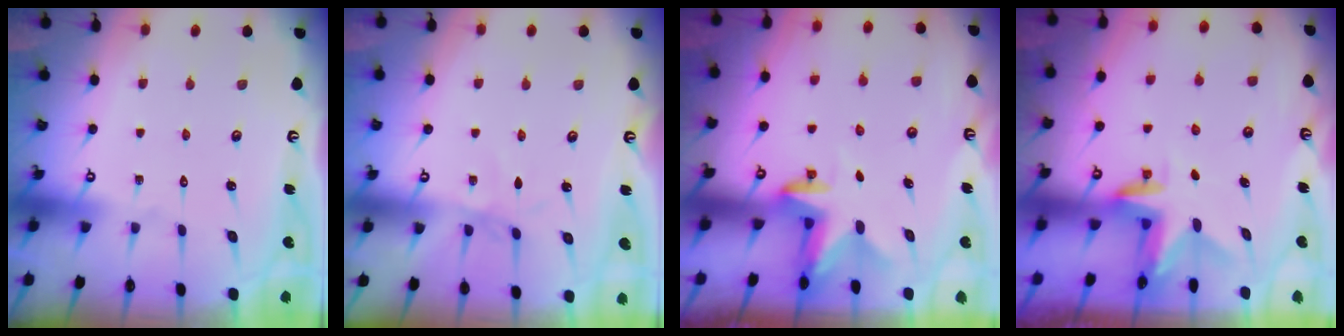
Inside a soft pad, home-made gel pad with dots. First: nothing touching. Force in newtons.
{"total": 2.2, "press": 2.2, "slide": 0.4}
{"total": 2.8, "press": 2.8, "slide": 0.6}
{"total": 3.0, "press": 3.0, "slide": 0.3}